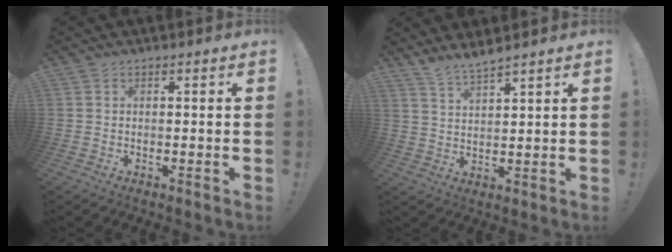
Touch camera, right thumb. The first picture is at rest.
{"total": 5.5, "force": [5.1, 0.0, 1.9], "torque": [-0.041, -0.034, 0.094]}